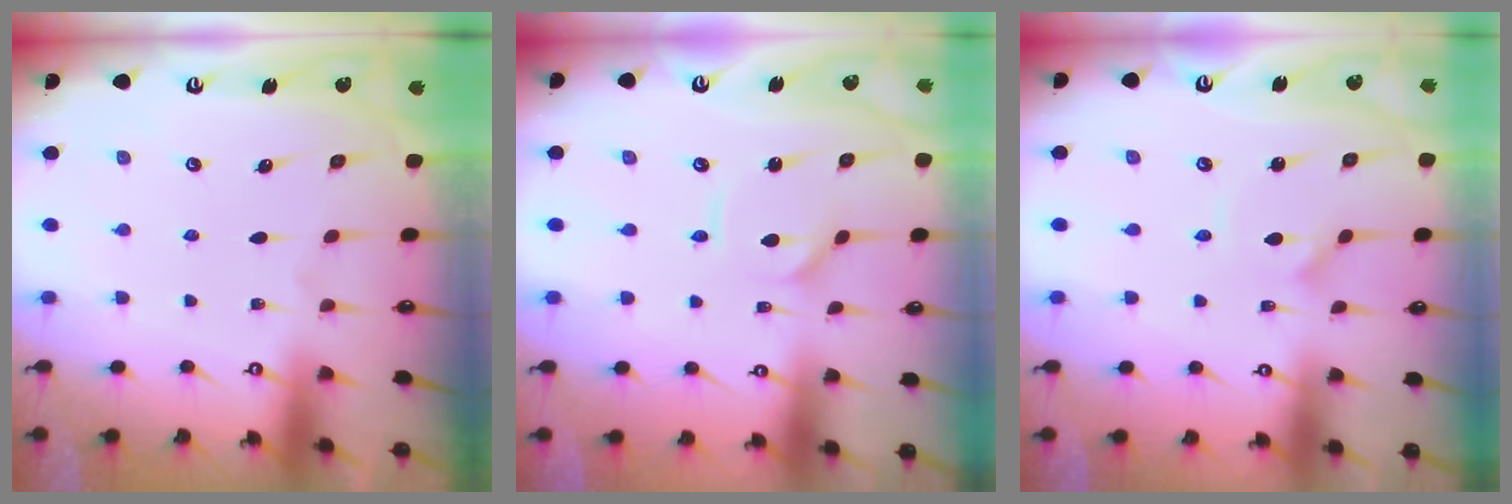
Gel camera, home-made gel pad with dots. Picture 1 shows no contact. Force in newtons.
{"total": 2.2, "press": 2.2, "slide": 0.4}
{"total": 1.5, "press": 1.5, "slide": 0.1}